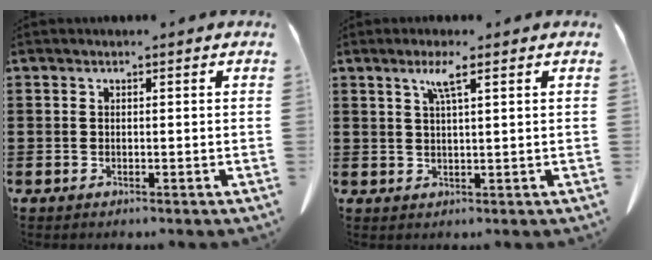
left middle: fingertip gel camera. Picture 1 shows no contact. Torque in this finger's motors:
{"motor_torque": [1.23, 0.67, 0.27, 0.08]}